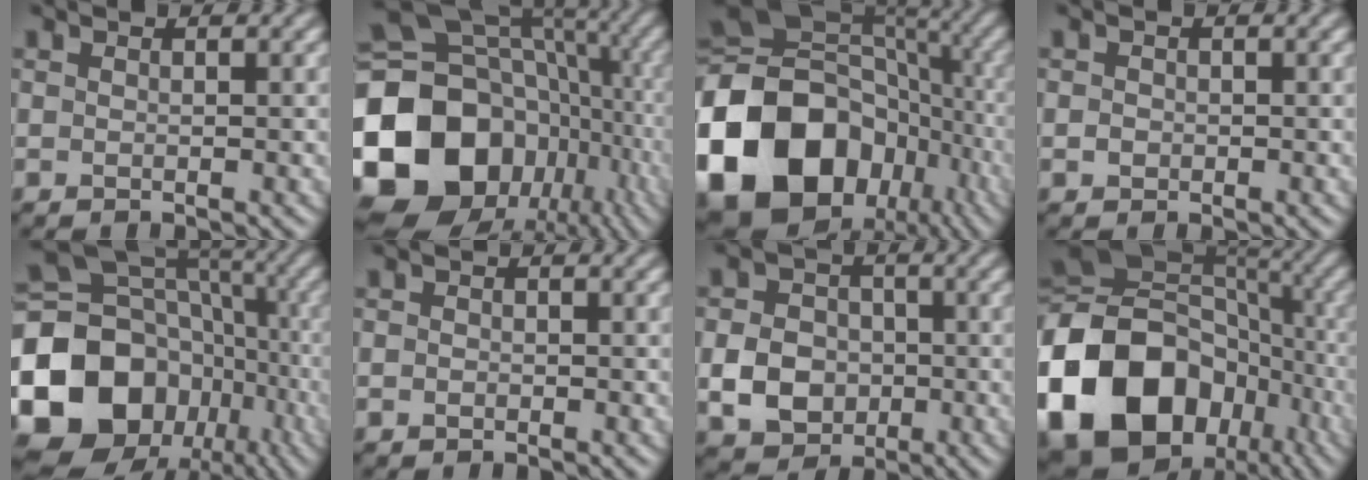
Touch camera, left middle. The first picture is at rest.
{"total": 21.2, "force": [-5.3, 17.0, 11.6], "torque": [-0.261, -0.001, -0.089]}
{"total": 20.3, "force": [-7.0, 15.4, 11.2], "torque": [-0.262, 0.006, -0.121]}
{"total": 0.8, "force": [-0.6, 0.6, 0.0], "torque": [0.003, -0.001, -0.012]}
{"total": 19.6, "force": [-6.6, 16.0, 9.1], "torque": [-0.204, -0.005, -0.121]}
{"total": 0.8, "force": [-0.7, 0.3, -0.1], "torque": [0.003, -0.002, -0.016]}
{"total": 5.2, "force": [-1.8, 4.2, 2.4], "torque": [-0.042, 0.001, -0.042]}
{"total": 22.9, "force": [-9.2, 17.9, 11.0], "torque": [-0.223, -0.032, -0.180]}